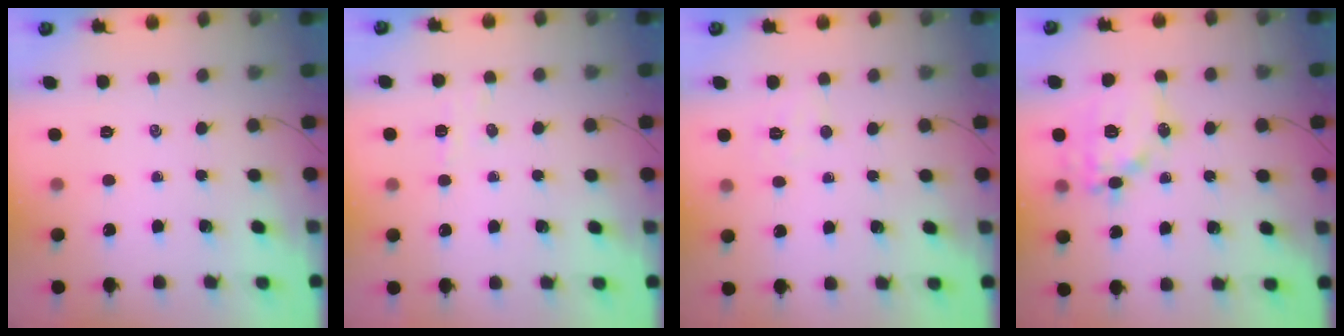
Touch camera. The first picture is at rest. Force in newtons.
{"total": 4.2, "press": 4.1, "slide": 1.1}
{"total": 4.3, "press": 4.2, "slide": 0.9}
{"total": 14.7, "press": 14.5, "slide": 2.3}